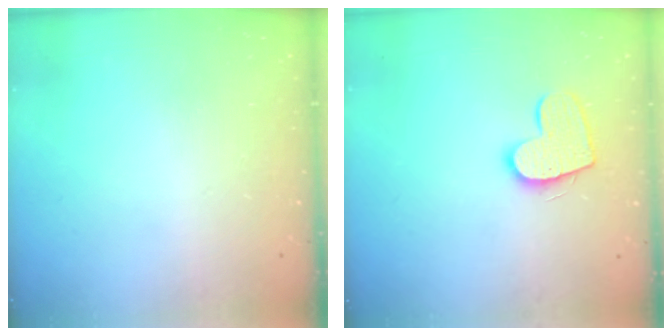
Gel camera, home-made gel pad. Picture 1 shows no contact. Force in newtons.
{"total": 11.1, "press": 11.1, "slide": 0.6}